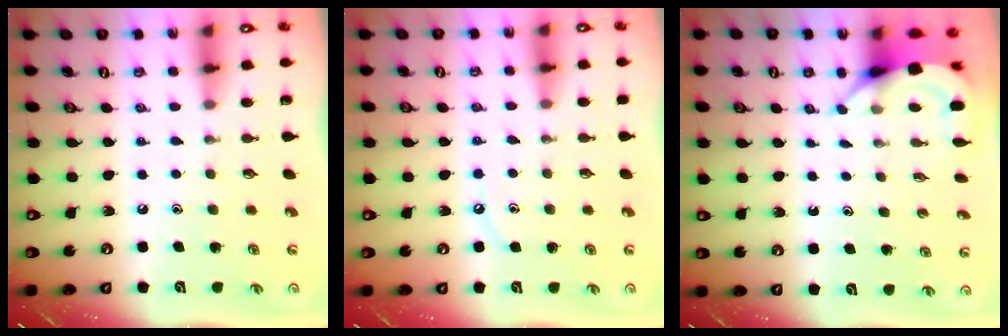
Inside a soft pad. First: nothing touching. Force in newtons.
{"total": 3.9, "press": 3.9, "slide": 0.5}
{"total": 3.9, "press": 3.9, "slide": 0.3}